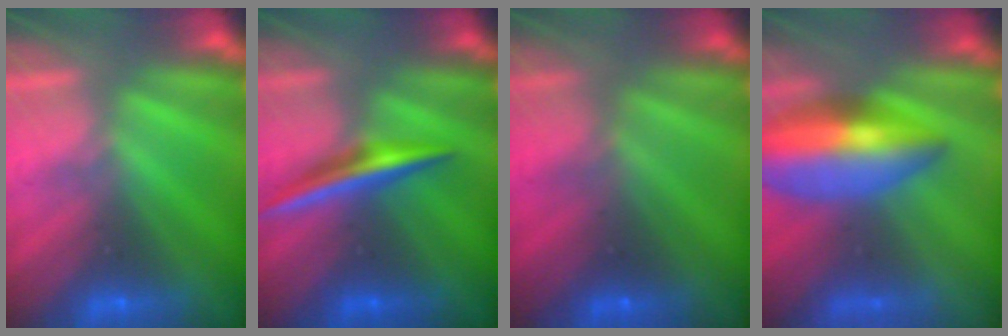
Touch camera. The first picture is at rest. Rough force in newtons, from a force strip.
{"total": 1.9}
{"total": 1.8}
{"total": 6.8}